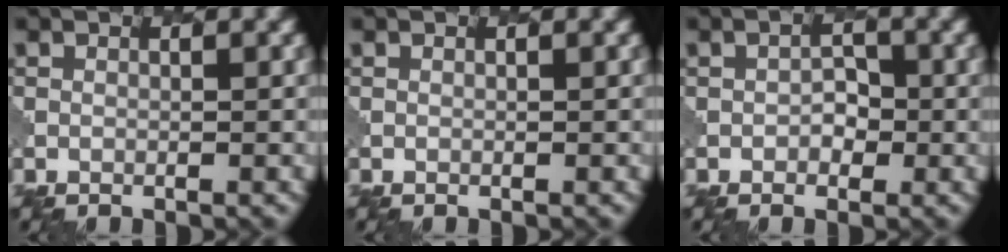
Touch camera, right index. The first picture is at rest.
{"total": 0.0}
{"total": 1.4, "force": [-0.3, 1.1, 0.8], "torque": [-0.011, 0.004, -0.003]}